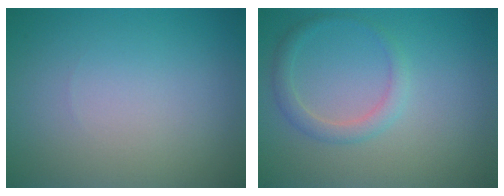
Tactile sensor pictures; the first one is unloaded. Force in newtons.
{"total": 1.9, "press": 1.9, "slide": 0.1}